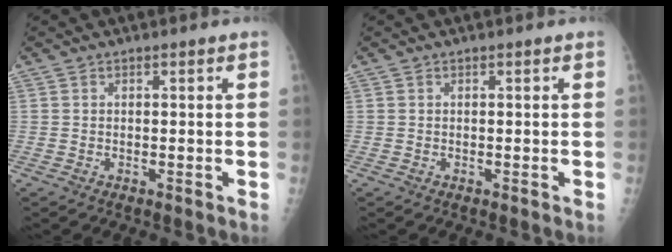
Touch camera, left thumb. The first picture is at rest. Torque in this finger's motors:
{"motor_torque": [0.02, 0.02, -0.03, -0.06, 0.00]}